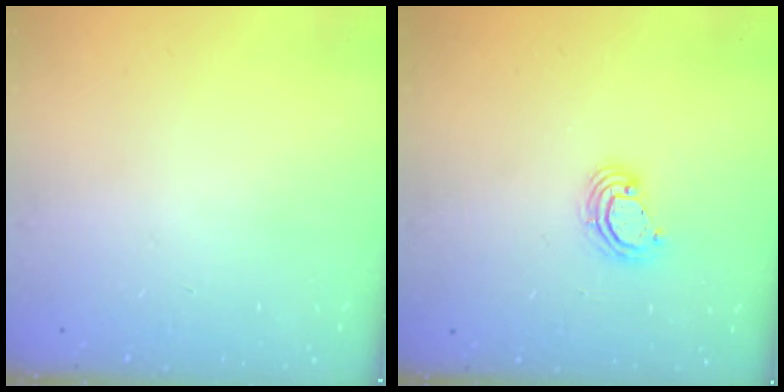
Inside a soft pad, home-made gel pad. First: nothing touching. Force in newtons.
{"total": 5.6, "press": 5.6, "slide": 0.3}